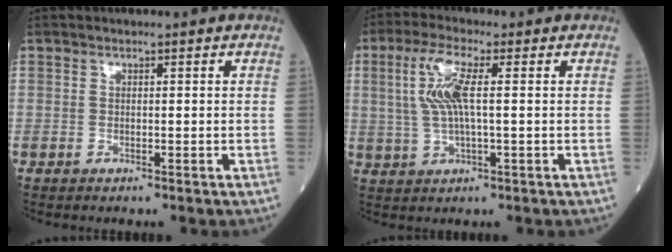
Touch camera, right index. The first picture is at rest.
{"total": 7.1, "force": [1.3, 1.3, 6.8], "torque": [-0.155, 0.010, 0.026]}